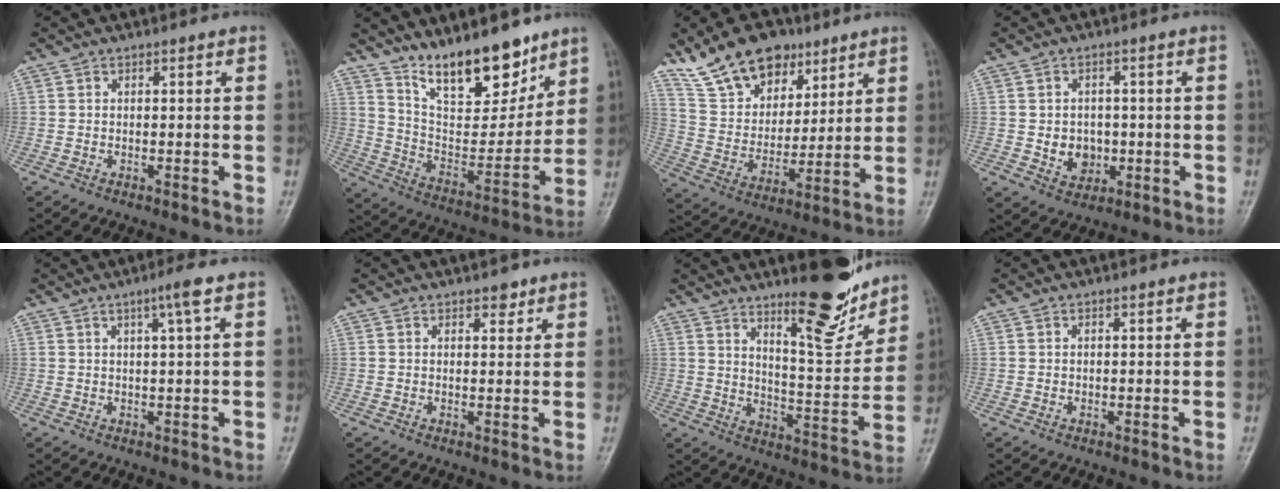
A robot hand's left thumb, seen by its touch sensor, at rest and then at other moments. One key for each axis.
{"total": 16.9, "fx": 12.6, "fy": 6.4, "fz": 9.3, "tx": -0.098, "ty": -0.086, "tz": 0.224}
{"total": 16.2, "fx": 11.1, "fy": 9.3, "fz": 7.2, "tx": -0.087, "ty": -0.042, "tz": 0.207}
{"total": 5.6, "fx": -0.6, "fy": 4.7, "fz": 2.9, "tx": -0.019, "ty": 0.003, "tz": 0.000}
{"total": 3.3, "fx": 1.5, "fy": -0.4, "fz": 2.9, "tx": -0.056, "ty": 0.000, "tz": 0.028}
{"total": 2.0, "fx": 1.4, "fy": 1.1, "fz": 0.9, "tx": 0.002, "ty": -0.007, "tz": 0.017}
{"total": 14.3, "fx": 10.6, "fy": 3.5, "fz": 8.8, "tx": -0.097, "ty": -0.084, "tz": 0.169}
{"total": 0.0}